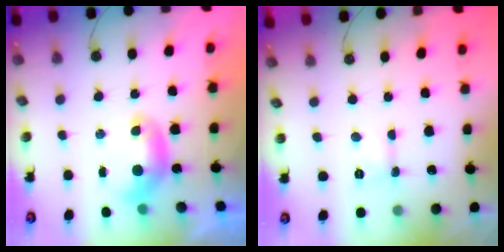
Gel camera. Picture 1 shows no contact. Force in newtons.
{"total": 2.4, "press": 2.4, "slide": 0.6}